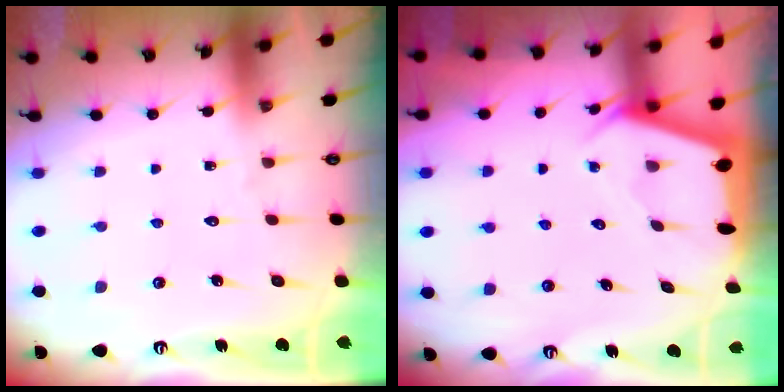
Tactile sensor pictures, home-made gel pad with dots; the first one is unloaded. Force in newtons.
{"total": 2.5, "press": 2.5, "slide": 0.3}